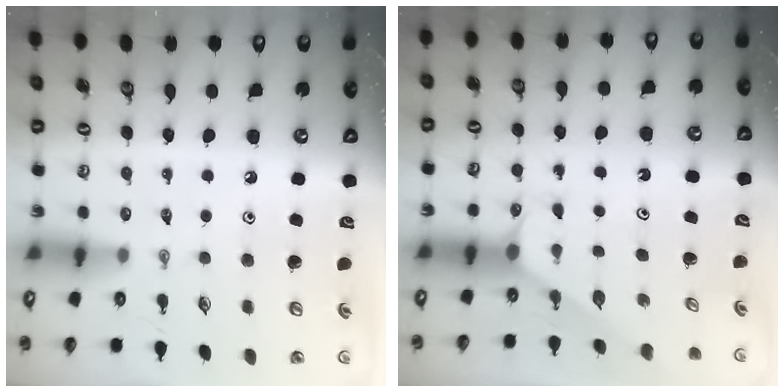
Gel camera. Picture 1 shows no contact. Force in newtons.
{"total": 1.0, "press": 0.9, "slide": 0.2}